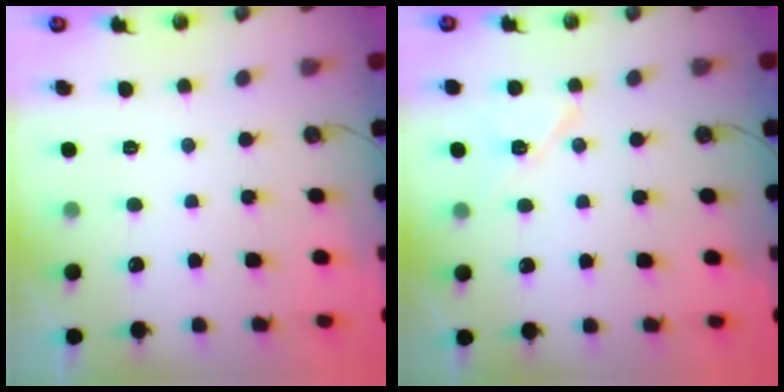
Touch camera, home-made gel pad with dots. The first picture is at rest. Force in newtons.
{"total": 7.9, "press": 7.9, "slide": 1.0}